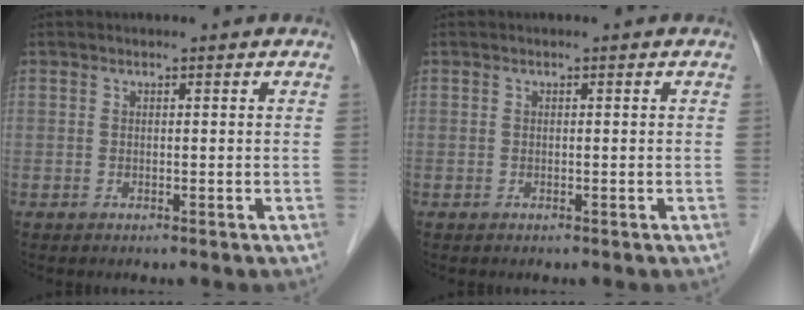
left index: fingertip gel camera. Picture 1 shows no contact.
{"total": 0.0}